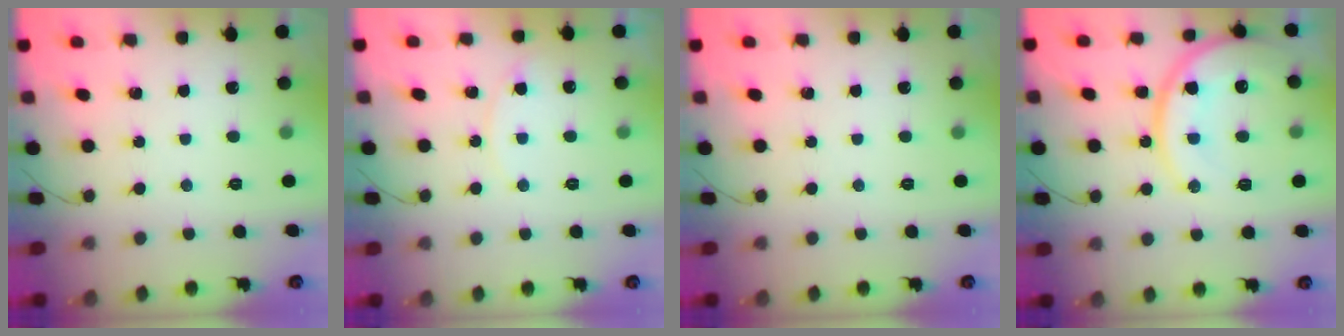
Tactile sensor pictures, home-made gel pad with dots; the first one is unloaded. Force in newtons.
{"total": 5.7, "press": 5.6, "slide": 0.6}
{"total": 0.0}
{"total": 15.6, "press": 15.5, "slide": 1.7}